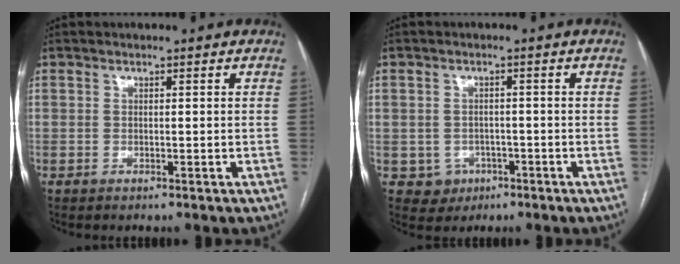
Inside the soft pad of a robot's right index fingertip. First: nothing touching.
{"total": 3.8, "force": [-1.4, 3.5, 0.3], "torque": [0.006, 0.011, -0.013]}